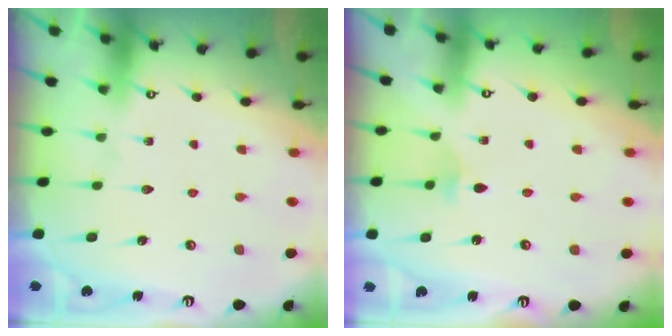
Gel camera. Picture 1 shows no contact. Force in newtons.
{"total": 3.0, "press": 2.9, "slide": 0.7}